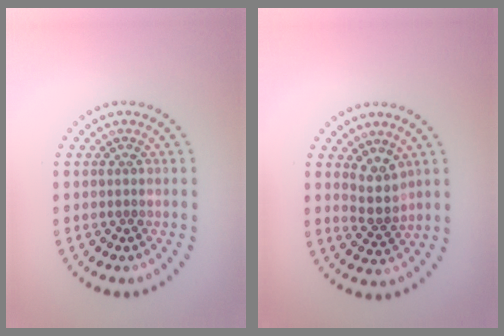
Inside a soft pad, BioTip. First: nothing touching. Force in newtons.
{"total": 2.5, "press": 1.9, "slide": 1.6}